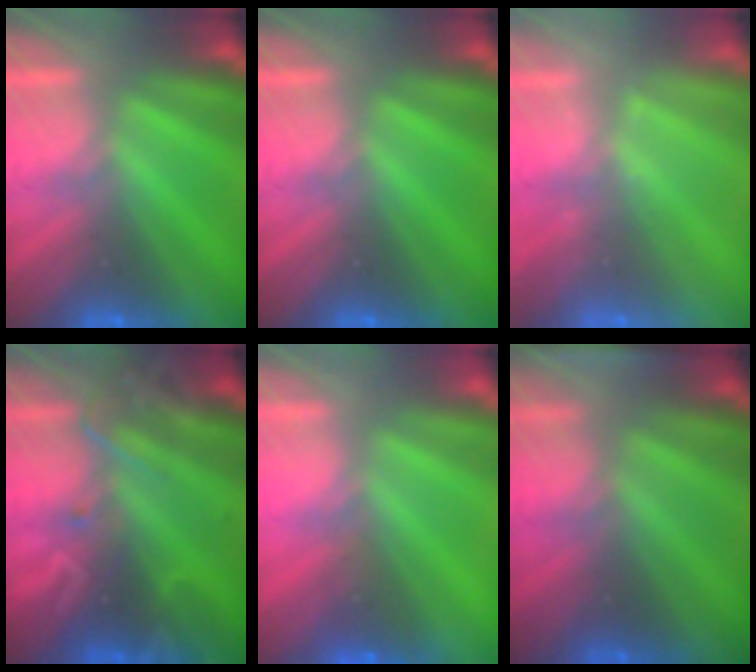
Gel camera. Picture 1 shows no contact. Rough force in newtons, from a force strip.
{"total": 0.0}
{"total": 2.2}
{"total": 2.4}
{"total": 3.2}
{"total": 1.9}